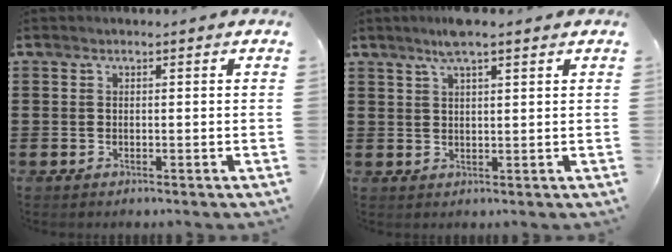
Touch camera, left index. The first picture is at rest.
{"total": 4.1, "force": [2.9, 0.4, 2.9], "torque": [-0.061, 0.002, 0.051]}